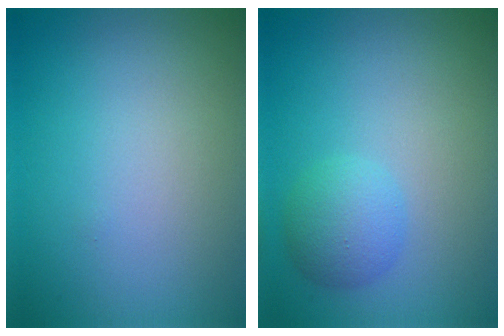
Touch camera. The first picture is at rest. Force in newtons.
{"total": 2.8, "press": 2.8, "slide": 0.1}